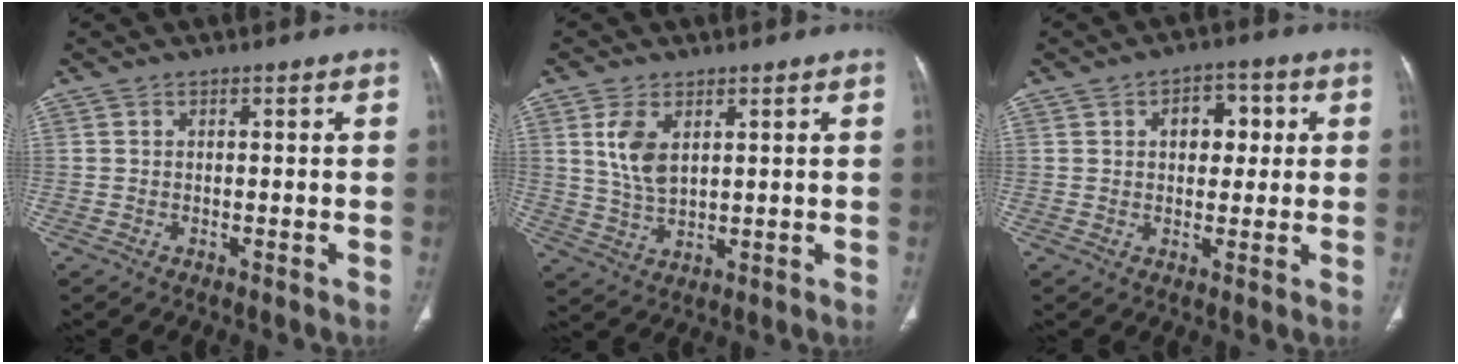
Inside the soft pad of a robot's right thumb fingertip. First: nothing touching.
{"total": 7.3, "force": [2.4, 4.1, 5.6], "torque": [-0.109, -0.008, 0.053]}
{"total": 6.9, "force": [1.4, 4.8, 4.8], "torque": [-0.034, 0.009, 0.018]}